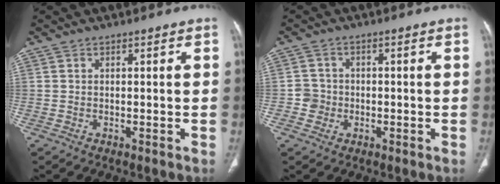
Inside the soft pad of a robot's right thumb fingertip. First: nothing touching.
{"total": 3.1, "force": [-0.8, 3.0, 0.4], "torque": [0.013, 0.010, -0.018]}